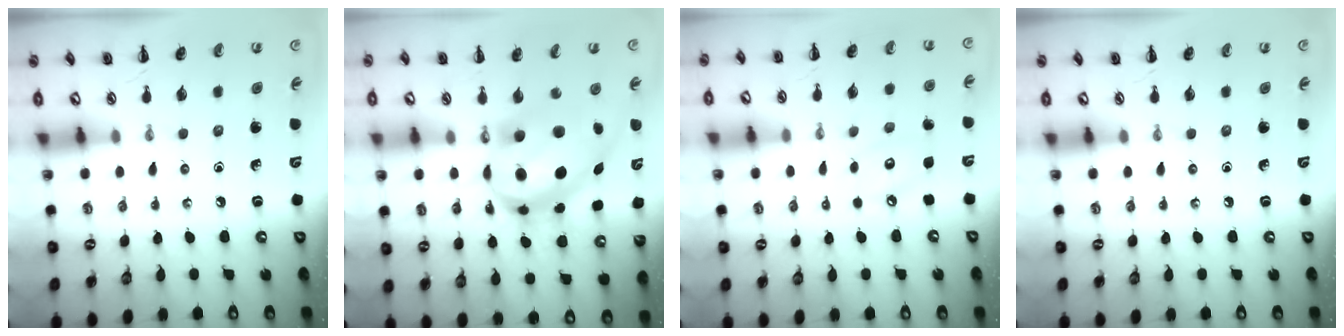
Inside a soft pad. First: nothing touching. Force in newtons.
{"total": 15.7, "press": 15.2, "slide": 3.8}
{"total": 6.7, "press": 6.6, "slide": 0.9}
{"total": 0.0}